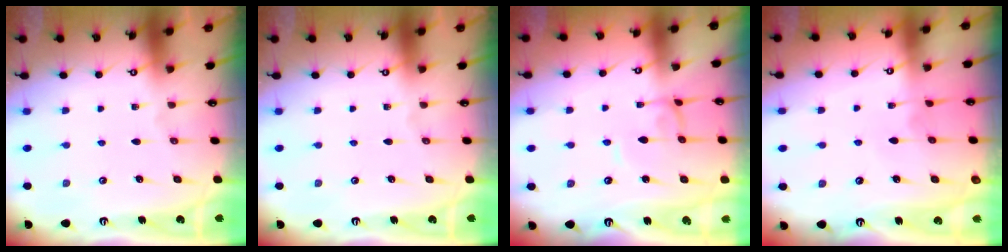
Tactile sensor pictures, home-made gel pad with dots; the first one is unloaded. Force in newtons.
{"total": 0.0}
{"total": 2.2, "press": 2.2, "slide": 0.1}
{"total": 3.2, "press": 3.2, "slide": 0.1}